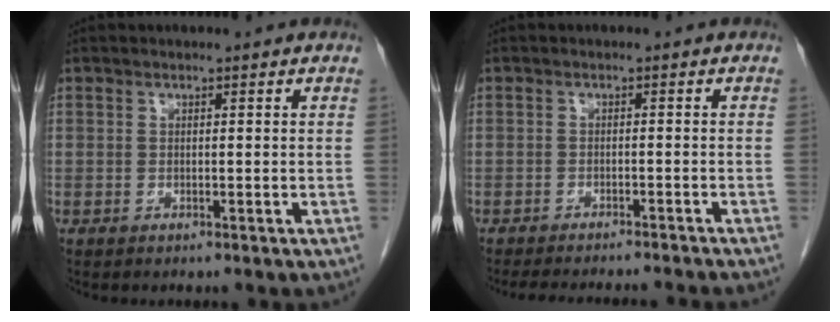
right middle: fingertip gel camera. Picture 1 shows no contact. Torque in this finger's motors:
{"motor_torque": [1.07, -1.07, 0.10, 0.04]}